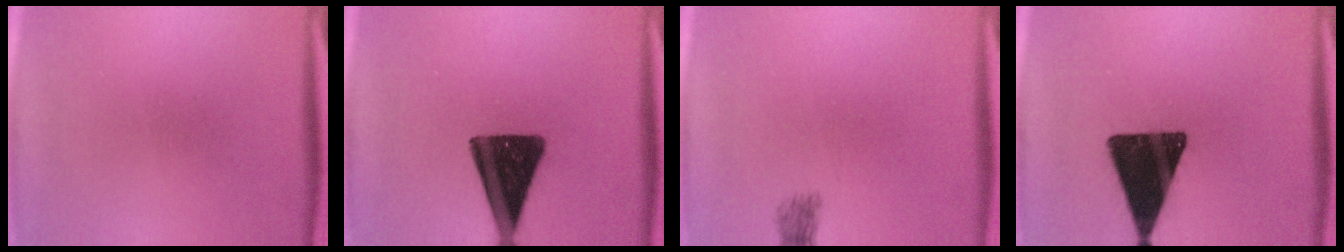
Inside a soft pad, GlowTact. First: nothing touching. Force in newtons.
{"total": 15.2}
{"total": 1.8}
{"total": 16.9}